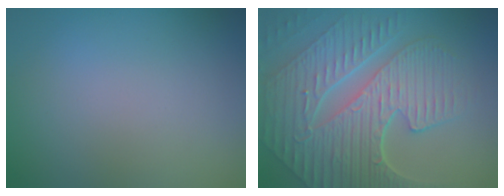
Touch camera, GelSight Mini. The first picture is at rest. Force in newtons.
{"total": 9.3, "press": 6.3, "slide": 6.8}